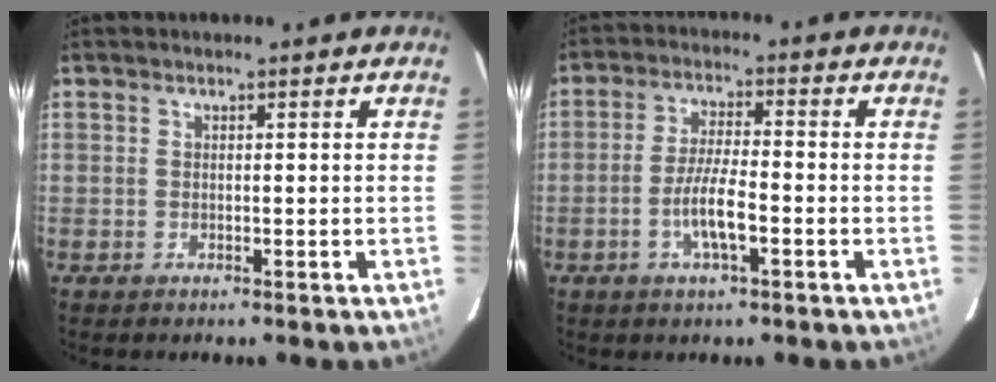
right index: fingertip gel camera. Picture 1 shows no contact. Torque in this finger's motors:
{"motor_torque": [0.97, -0.58, 0.47, 0.14]}